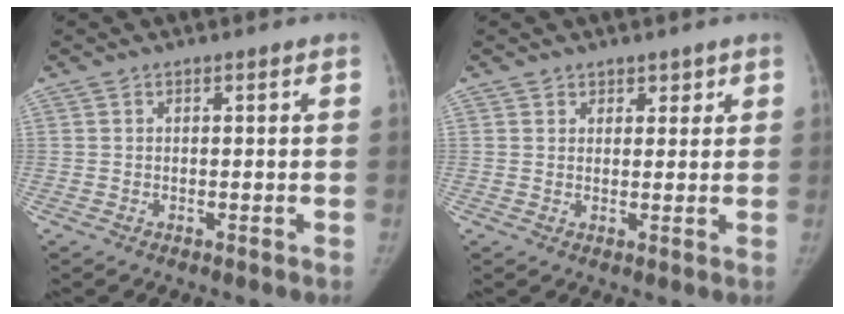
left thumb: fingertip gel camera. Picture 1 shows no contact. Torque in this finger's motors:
{"motor_torque": [-0.39, -0.25, -0.17, 0.17, -0.03]}